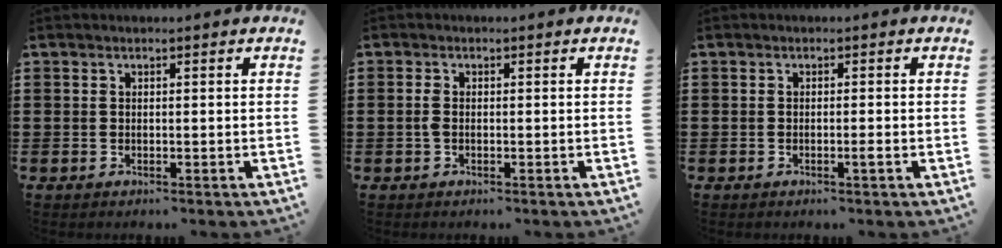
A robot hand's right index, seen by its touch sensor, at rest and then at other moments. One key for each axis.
{"total": 1.3, "fx": -0.3, "fy": 0.4, "fz": 1.2, "tx": -0.030, "ty": -0.004, "tz": -0.007}
{"total": 1.0, "fx": -0.4, "fy": 0.0, "fz": 0.9, "tx": -0.015, "ty": -0.003, "tz": -0.007}